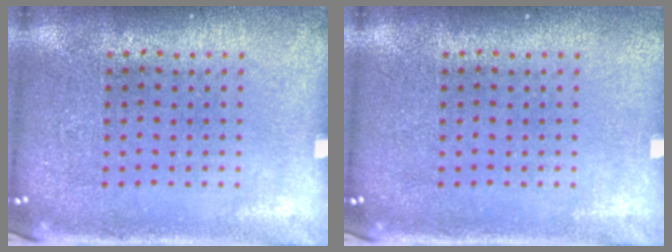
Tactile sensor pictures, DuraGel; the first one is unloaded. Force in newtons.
{"total": 0.0}